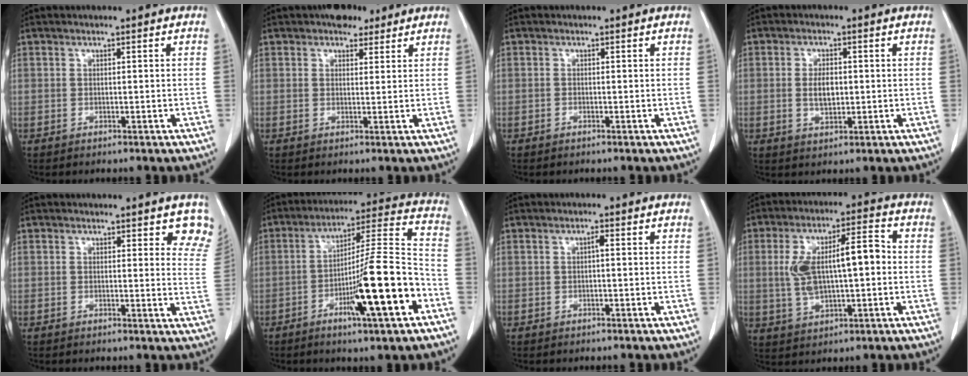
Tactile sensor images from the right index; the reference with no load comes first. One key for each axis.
{"total": 3.6, "fx": 2.7, "fy": 2.0, "fz": 1.4, "tx": -0.019, "ty": 0.010, "tz": 0.040}
{"total": 0.0}
{"total": 3.8, "fx": -0.1, "fy": 1.9, "fz": 3.3, "tx": -0.064, "ty": 0.000, "tz": 0.004}
{"total": 6.5, "fx": 5.7, "fy": 1.9, "fz": 2.6, "tx": -0.011, "ty": -0.020, "tz": 0.044}
{"total": 16.2, "fx": -6.3, "fy": 0.4, "fz": 14.9, "tx": -0.240, "ty": -0.005, "tz": -0.101}
{"total": 0.8, "fx": 0.0, "fy": 0.1, "fz": 0.8, "tx": -0.013, "ty": 0.002, "tz": 0.001}
{"total": 11.4, "fx": 0.4, "fy": 3.8, "fz": 10.7, "tx": -0.207, "ty": 0.030, "tz": 0.014}